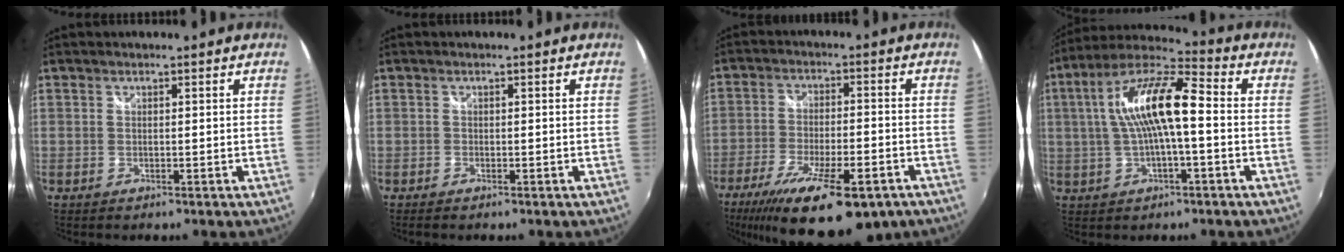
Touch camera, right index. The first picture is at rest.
{"total": 0.7, "force": [-0.6, 0.2, 0.3], "torque": [-0.007, -0.002, -0.012]}
{"total": 21.1, "force": [-13.8, 6.7, 14.6], "torque": [-0.264, -0.055, -0.207]}
{"total": 14.4, "force": [0.4, 3.9, 13.8], "torque": [-0.261, 0.022, 0.002]}